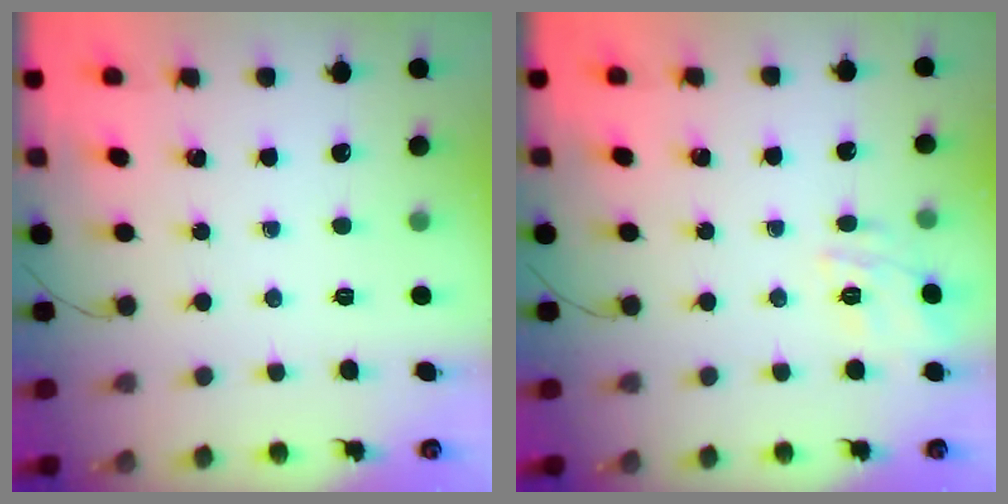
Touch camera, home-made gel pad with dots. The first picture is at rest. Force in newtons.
{"total": 5.7, "press": 5.7, "slide": 0.9}